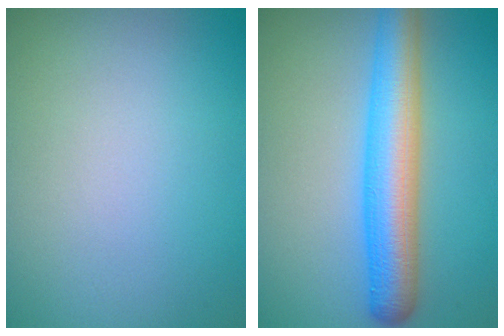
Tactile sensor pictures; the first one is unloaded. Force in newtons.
{"total": 6.9, "press": 6.8, "slide": 0.1}